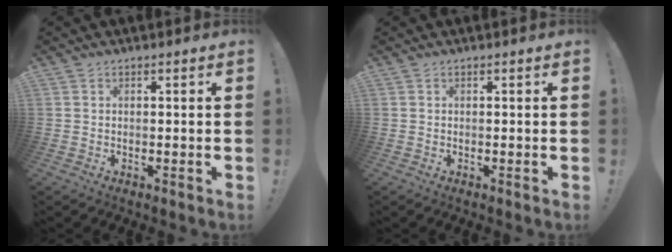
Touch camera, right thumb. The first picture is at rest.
{"total": 0.0}